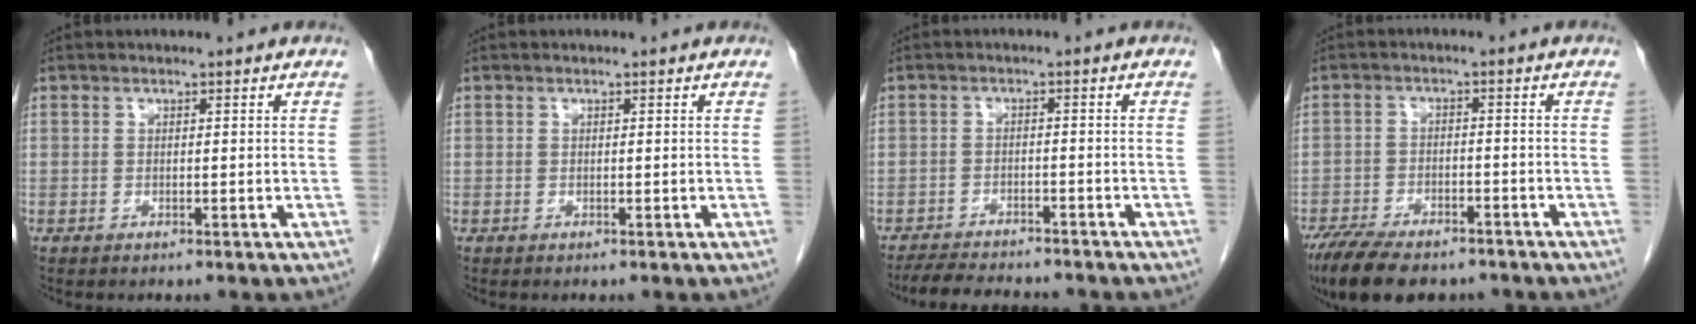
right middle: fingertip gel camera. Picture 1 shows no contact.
{"total": 0.0}
{"total": 8.3, "force": [-7.6, 1.4, 3.0], "torque": [-0.047, -0.012, -0.114]}
{"total": 12.8, "force": [-9.8, 5.0, 6.6], "torque": [-0.118, -0.009, -0.151]}